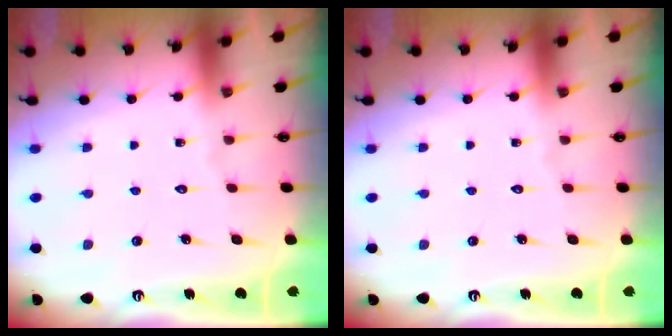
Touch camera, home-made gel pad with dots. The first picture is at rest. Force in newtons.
{"total": 0.0}